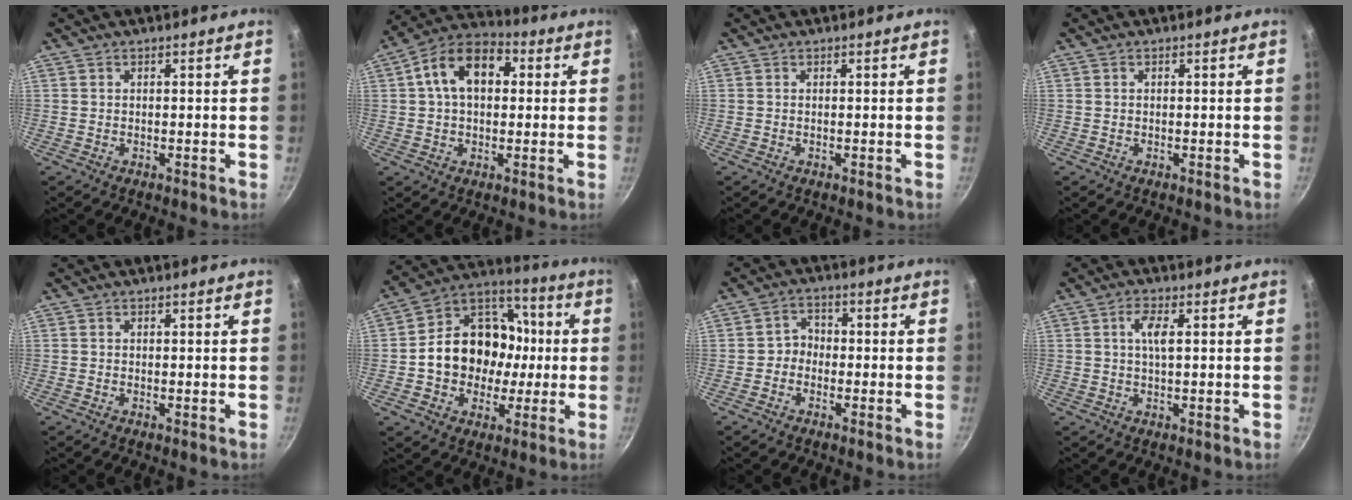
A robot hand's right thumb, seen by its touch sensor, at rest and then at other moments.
{"total": 13.2, "force": [2.6, 8.7, 9.5], "torque": [-0.128, 0.030, 0.023]}
{"total": 0.0}
{"total": 0.0}
{"total": 0.0}
{"total": 19.2, "force": [-0.7, 15.7, 11.1], "torque": [-0.149, 0.043, -0.017]}
{"total": 3.4, "force": [-1.0, 2.9, 1.4], "torque": [0.001, 0.019, -0.027]}
{"total": 4.0, "force": [1.0, 1.3, 3.7], "torque": [-0.074, 0.004, 0.017]}